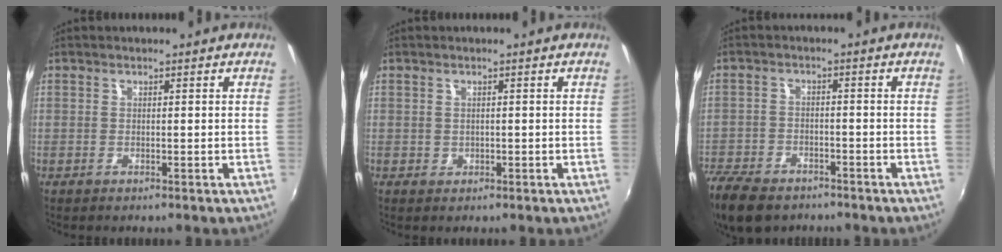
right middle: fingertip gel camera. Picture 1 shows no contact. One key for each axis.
{"total": 0.8, "fx": -0.1, "fy": 0.8, "fz": 0.1, "tx": 0.002, "ty": -0.002, "tz": -0.002}
{"total": 12.5, "fx": -9.1, "fy": 6.6, "fz": 5.5, "tx": -0.161, "ty": -0.023, "tz": -0.165}